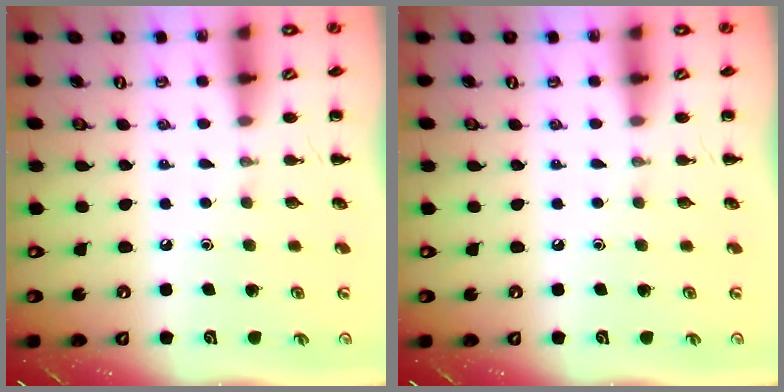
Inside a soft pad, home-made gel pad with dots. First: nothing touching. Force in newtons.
{"total": 0.0}